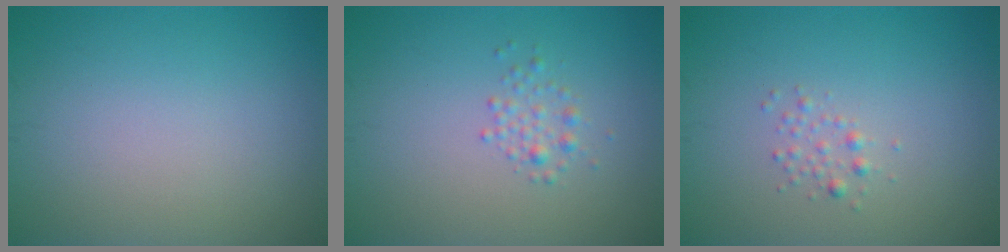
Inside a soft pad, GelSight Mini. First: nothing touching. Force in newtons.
{"total": 1.4, "press": 1.4, "slide": 0.1}
{"total": 1.1, "press": 1.1, "slide": 0.0}